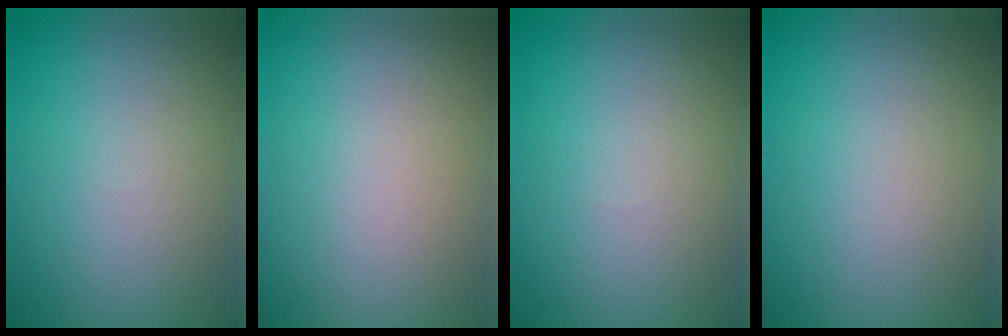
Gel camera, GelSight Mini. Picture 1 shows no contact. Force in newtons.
{"total": 0.0}
{"total": 0.0}
{"total": 0.0}